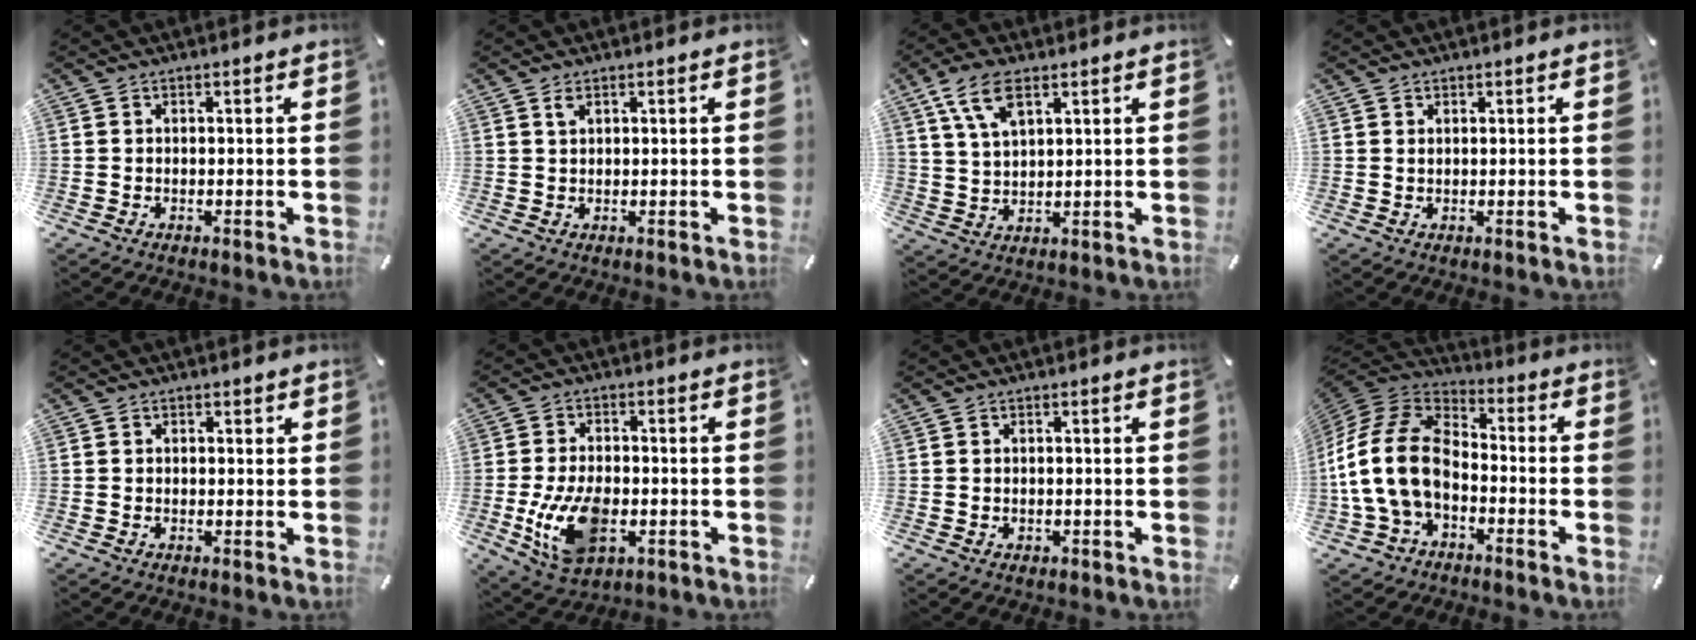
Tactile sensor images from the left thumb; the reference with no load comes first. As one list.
[{"total": 1.4, "force": [0.8, 0.6, 0.9], "torque": [-0.020, 0.000, 0.014]}, {"total": 8.7, "force": [5.0, 3.8, 6.0], "torque": [-0.134, -0.002, 0.092]}, {"total": 0.5, "force": [0.4, 0.2, 0.3], "torque": [-0.005, -0.001, 0.008]}, {"total": 1.0, "force": [0.1, 1.0, 0.2], "torque": [0.004, 0.003, -0.002]}, {"total": 12.6, "force": [-3.0, 7.8, 9.4], "torque": [-0.196, -0.001, -0.051]}, {"total": 0.8, "force": [-0.1, 0.8, 0.3], "torque": [-0.004, 0.004, -0.004]}, {"total": 16.0, "force": [-5.0, 10.8, 10.7], "torque": [-0.230, 0.031, -0.095]}]